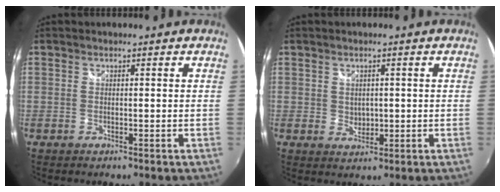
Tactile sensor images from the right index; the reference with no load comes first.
{"total": 2.6, "force": [0.3, 2.3, 1.2], "torque": [-0.016, -0.001, 0.009]}